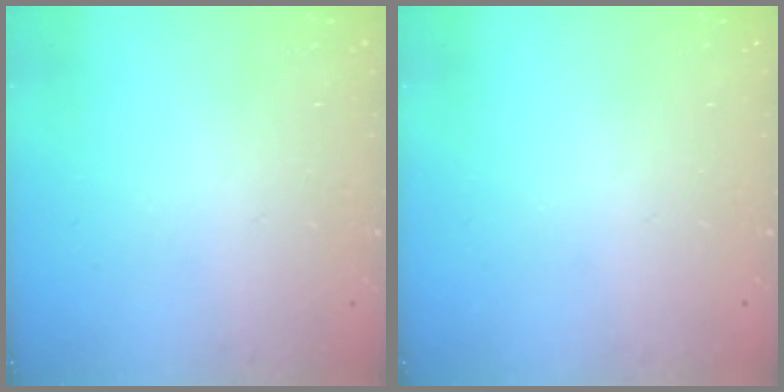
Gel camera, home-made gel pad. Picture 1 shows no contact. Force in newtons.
{"total": 0.0}